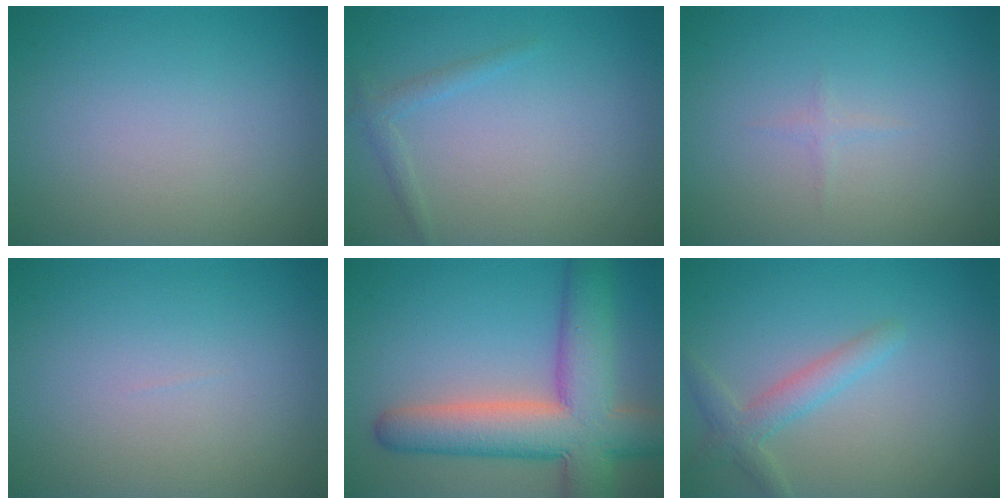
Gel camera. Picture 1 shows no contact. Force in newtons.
{"total": 1.2, "press": 1.2, "slide": 0.1}
{"total": 0.6, "press": 0.6, "slide": 0.0}
{"total": 0.0}
{"total": 10.2, "press": 10.2, "slide": 0.8}
{"total": 2.5, "press": 2.5, "slide": 0.1}